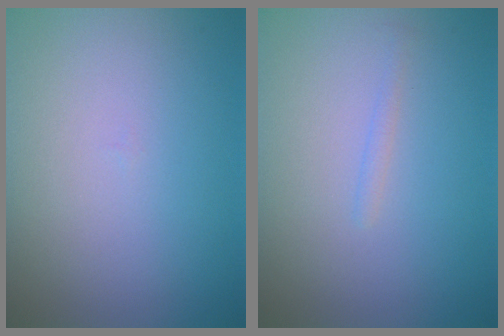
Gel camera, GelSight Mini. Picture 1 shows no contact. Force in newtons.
{"total": 0.6, "press": 0.6, "slide": 0.0}